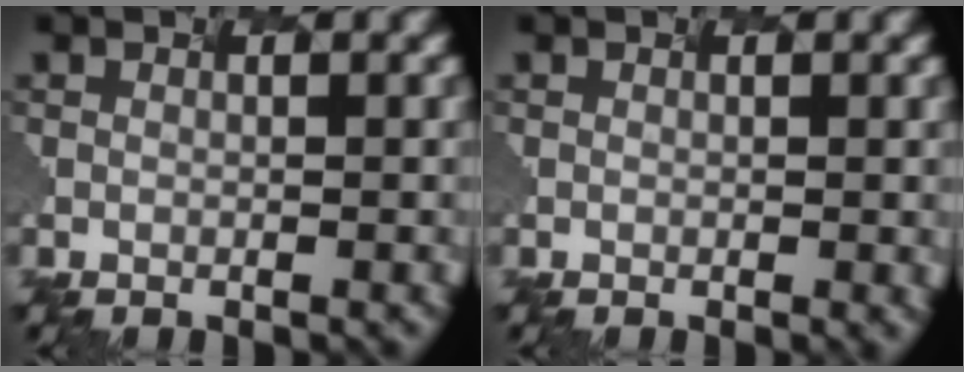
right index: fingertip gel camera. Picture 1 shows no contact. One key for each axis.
{"total": 0.5, "fx": -0.1, "fy": -0.1, "fz": 0.5, "tx": -0.011, "ty": 0.003, "tz": 0.008}